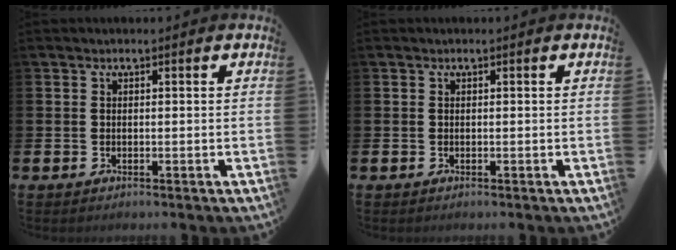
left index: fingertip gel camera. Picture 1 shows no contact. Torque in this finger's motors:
{"motor_torque": [0.00, 0.00, 0.00, 0.00]}